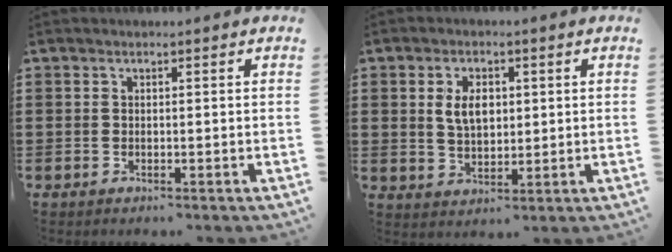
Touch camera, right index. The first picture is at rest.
{"total": 4.8, "force": [1.0, 2.9, 3.7], "torque": [-0.072, 0.010, 0.015]}